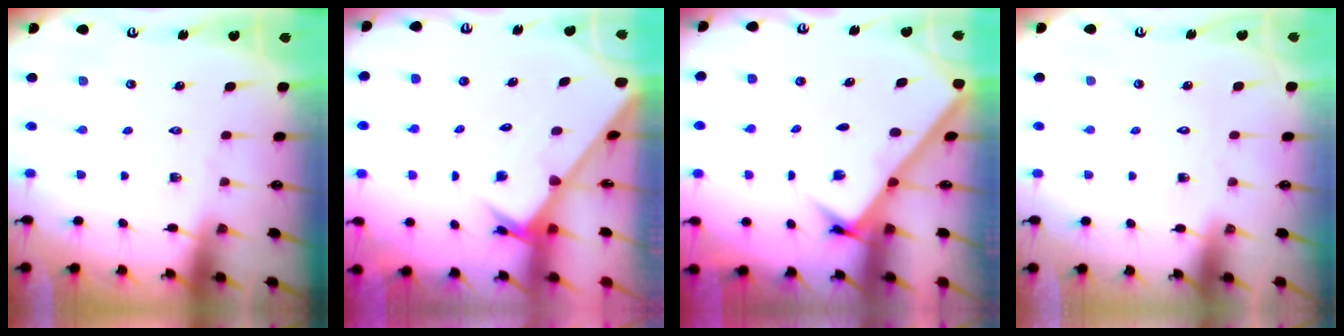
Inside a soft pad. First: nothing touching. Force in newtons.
{"total": 2.5, "press": 2.5, "slide": 0.2}
{"total": 2.6, "press": 2.6, "slide": 0.3}
{"total": 1.6, "press": 1.6, "slide": 0.1}